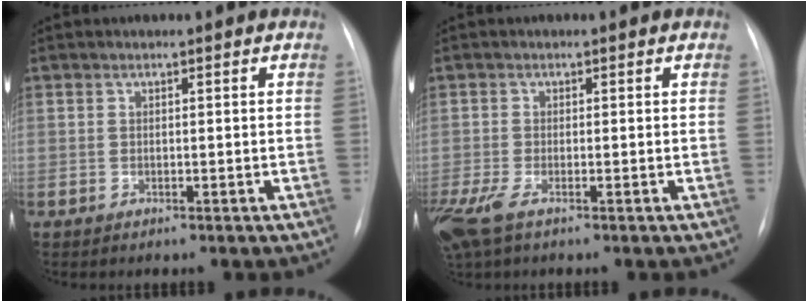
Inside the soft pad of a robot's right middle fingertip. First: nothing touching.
{"total": 5.3, "force": [-3.2, 1.7, 3.9], "torque": [-0.092, -0.017, -0.064]}